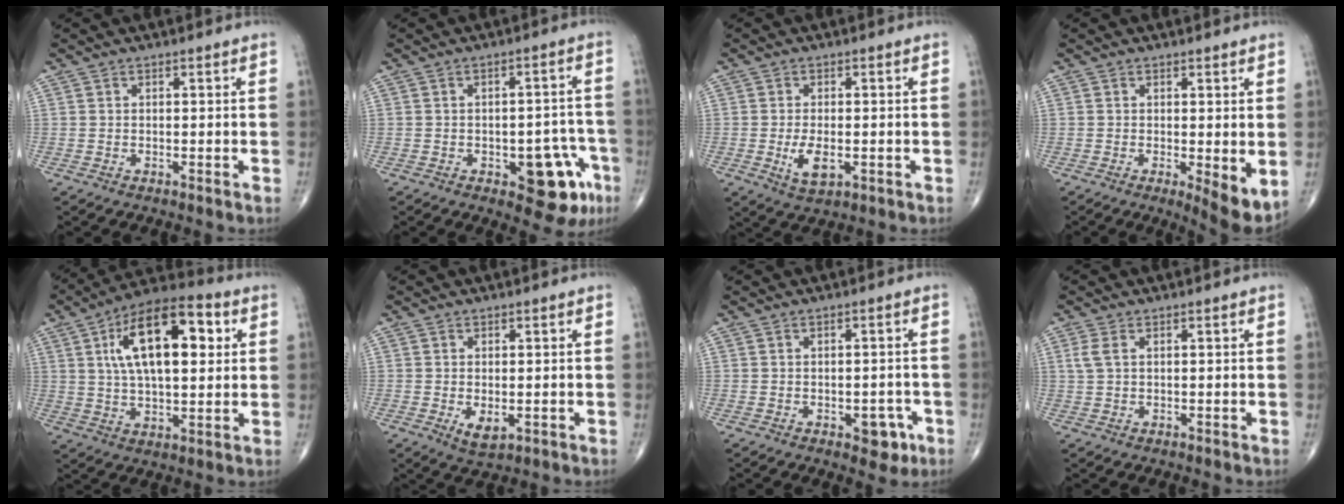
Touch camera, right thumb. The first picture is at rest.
{"total": 10.8, "force": [-4.6, 5.0, 8.4], "torque": [-0.060, 0.027, -0.050]}
{"total": 5.1, "force": [-1.1, 2.4, 4.3], "torque": [-0.075, -0.009, -0.016]}
{"total": 5.9, "force": [-0.6, 1.6, 5.7], "torque": [-0.079, -0.019, -0.009]}
{"total": 18.9, "force": [5.0, 8.6, 16.0], "torque": [-0.246, 0.009, 0.078]}
{"total": 3.4, "force": [-0.7, 1.7, 2.8], "torque": [-0.042, -0.009, -0.005]}
{"total": 4.5, "force": [-2.0, 2.5, 3.1], "torque": [-0.013, 0.009, -0.022]}
{"total": 2.2, "force": [0.7, 1.1, 1.7], "torque": [-0.048, 0.011, 0.018]}